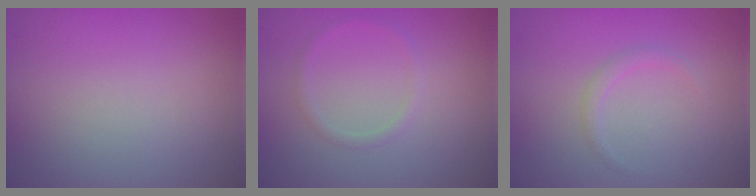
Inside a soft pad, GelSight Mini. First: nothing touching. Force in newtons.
{"total": 1.0, "press": 1.0, "slide": 0.1}
{"total": 1.0, "press": 1.0, "slide": 0.0}